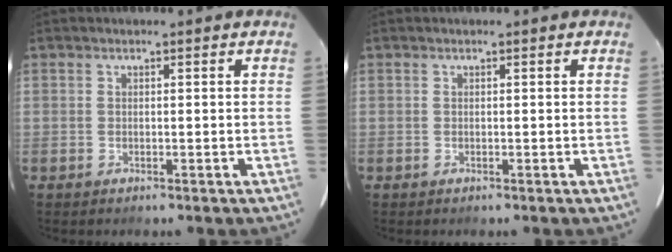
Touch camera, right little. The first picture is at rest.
{"total": 0.0}